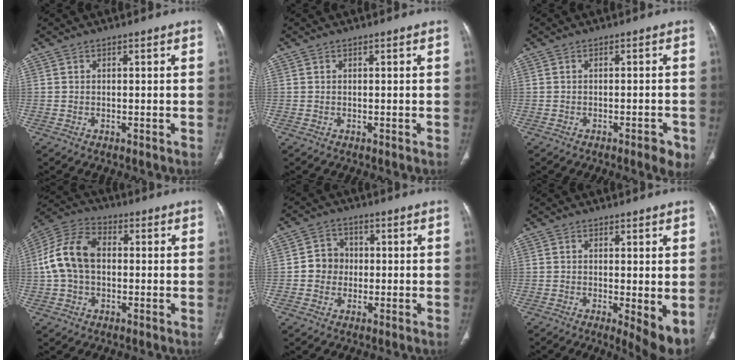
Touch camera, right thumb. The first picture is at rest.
{"total": 0.0}
{"total": 3.6, "force": [-1.9, 1.1, 2.9], "torque": [-0.033, 0.005, -0.021]}
{"total": 11.8, "force": [0.3, 8.1, 8.6], "torque": [-0.169, 0.032, -0.003]}
{"total": 5.3, "force": [-0.3, 4.9, 1.9], "torque": [-0.005, 0.013, -0.014]}
{"total": 6.7, "force": [-1.0, 1.9, 6.4], "torque": [-0.096, -0.022, -0.014]}